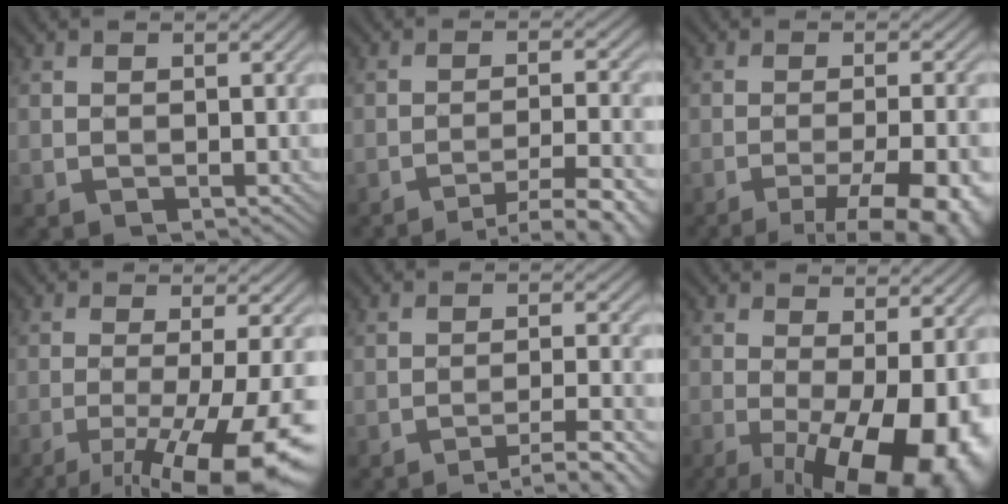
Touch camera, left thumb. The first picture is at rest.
{"total": 7.9, "force": [-5.7, 1.1, 5.3], "torque": [-0.083, 0.014, -0.085]}
{"total": 11.0, "force": [-6.7, 2.7, 8.2], "torque": [-0.115, -0.003, -0.079]}
{"total": 13.1, "force": [-6.7, 2.6, 10.9], "torque": [-0.169, -0.008, -0.098]}
{"total": 5.3, "force": [-3.7, 0.6, 3.8], "torque": [-0.064, 0.015, -0.065]}
{"total": 15.6, "force": [-5.4, 5.1, 13.7], "torque": [-0.192, -0.013, -0.066]}